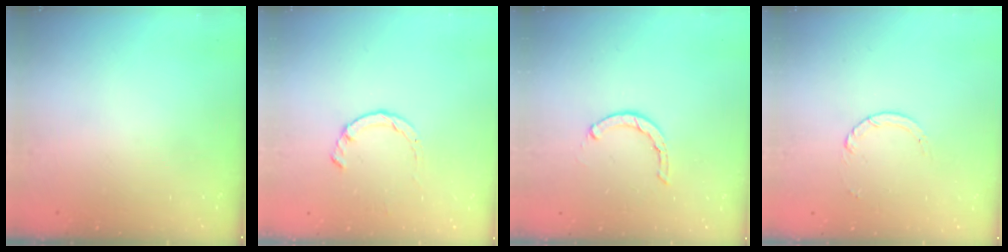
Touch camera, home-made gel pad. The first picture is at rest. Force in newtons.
{"total": 2.8, "press": 2.8, "slide": 0.4}
{"total": 1.6, "press": 1.5, "slide": 0.4}
{"total": 2.5, "press": 2.4, "slide": 0.2}